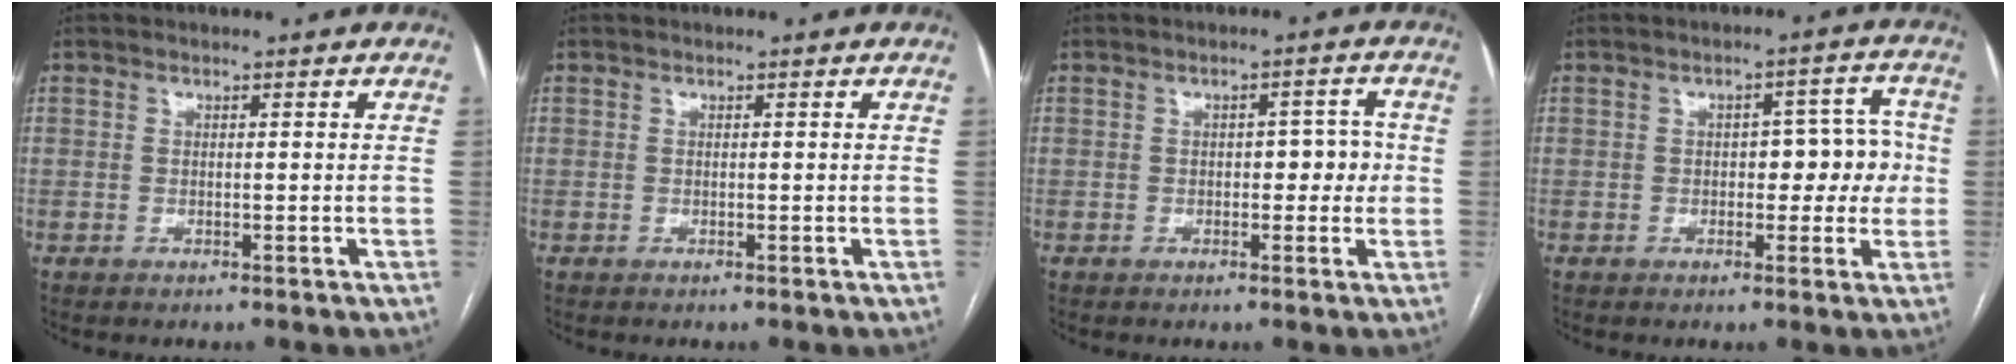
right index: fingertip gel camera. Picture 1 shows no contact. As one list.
[{"total": 0.0}, {"total": 3.9, "force": [-0.1, 2.1, 3.3], "torque": [-0.034, 0.017, -0.003]}, {"total": 6.6, "force": [-0.3, 3.4, 5.7], "torque": [-0.061, 0.032, -0.001]}]